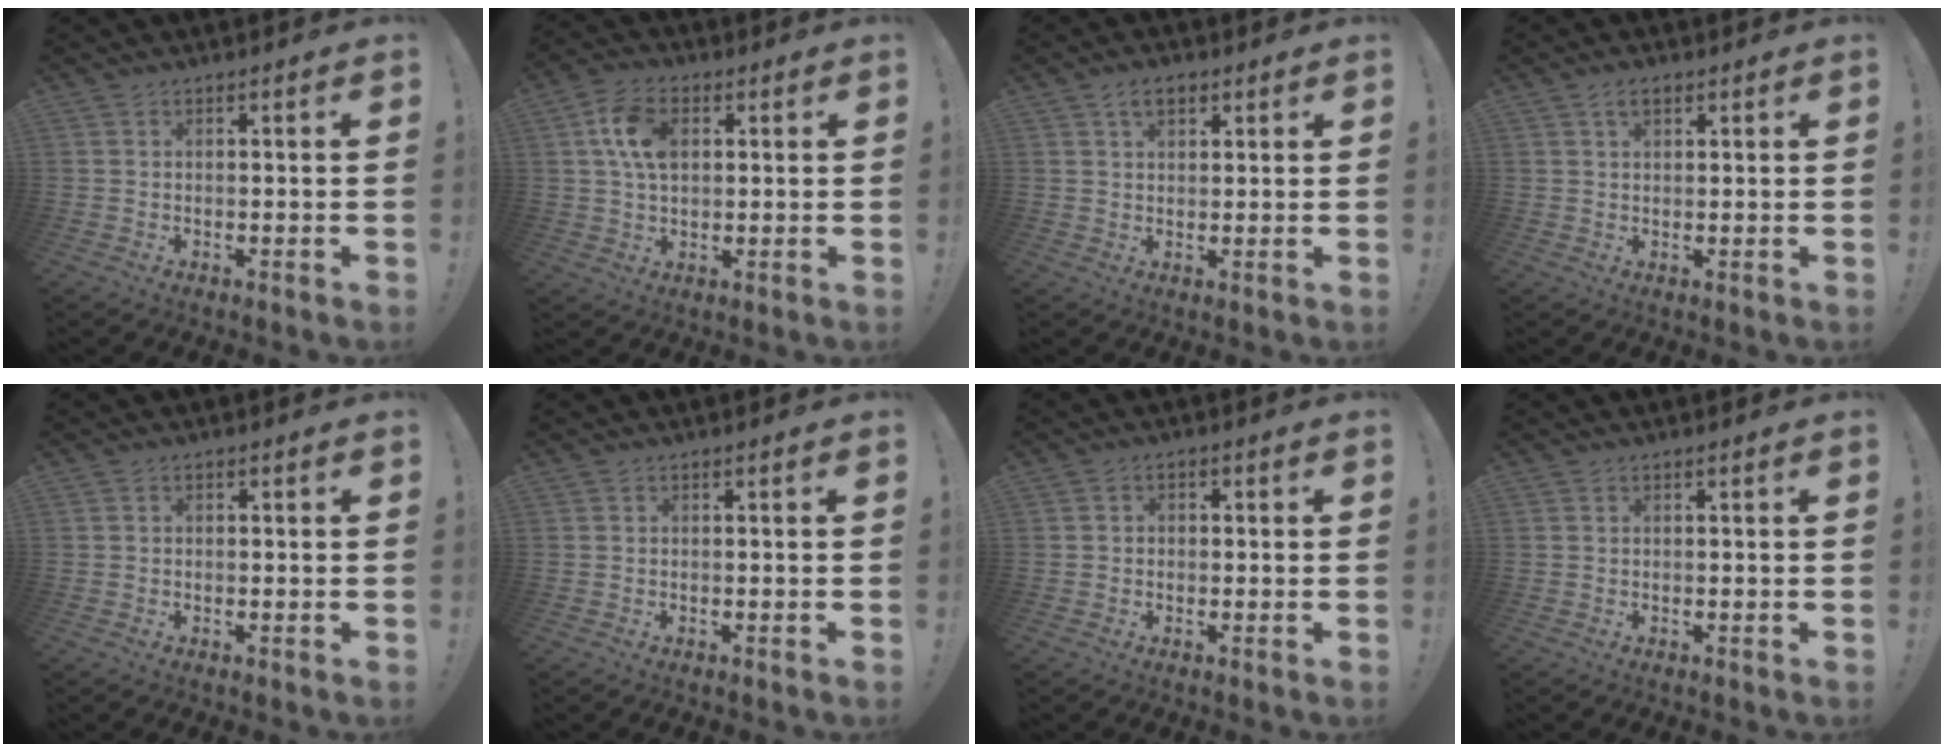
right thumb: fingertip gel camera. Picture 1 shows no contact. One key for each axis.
{"total": 10.8, "fx": 2.8, "fy": 7.2, "fz": 7.5, "tx": -0.138, "ty": 0.010, "tz": 0.053}
{"total": 4.5, "fx": 2.4, "fy": 2.7, "fz": 2.7, "tx": -0.042, "ty": -0.003, "tz": 0.041}
{"total": 2.9, "fx": 1.4, "fy": 1.6, "fz": 1.9, "tx": -0.029, "ty": 0.000, "tz": 0.024}
{"total": 0.6, "fx": -0.3, "fy": 0.5, "fz": 0.1, "tx": -0.002, "ty": 0.003, "tz": -0.005}
{"total": 0.0}
{"total": 1.8, "fx": -0.9, "fy": 1.4, "fz": 0.7, "tx": -0.003, "ty": 0.005, "tz": -0.018}
{"total": 0.0}